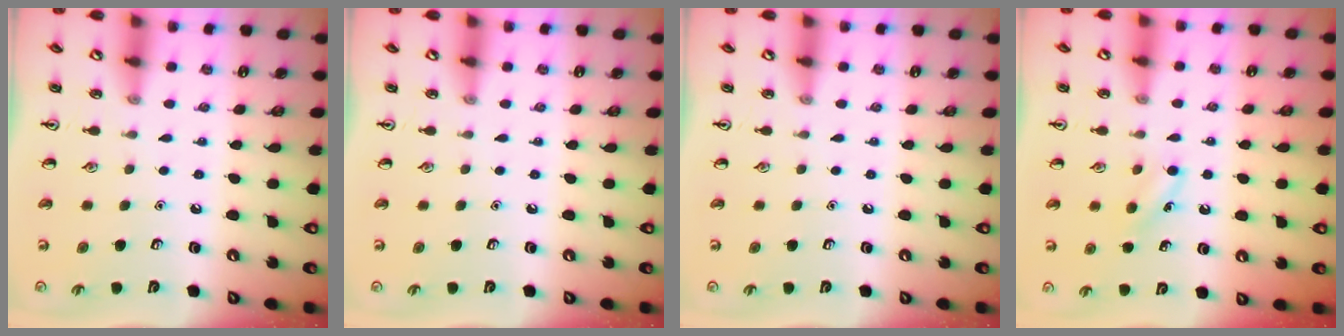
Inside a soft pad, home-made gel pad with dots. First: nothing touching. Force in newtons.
{"total": 0.0}
{"total": 0.0}
{"total": 6.1, "press": 5.8, "slide": 1.6}